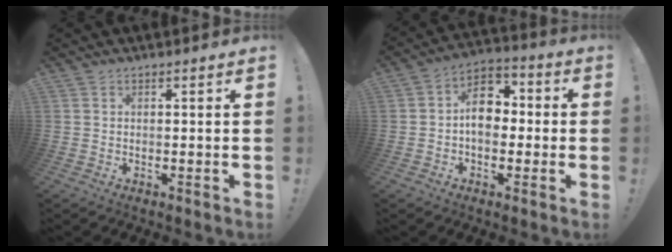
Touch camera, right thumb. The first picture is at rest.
{"total": 11.1, "force": [-0.2, 8.2, 7.6], "torque": [-0.109, 0.017, 0.000]}